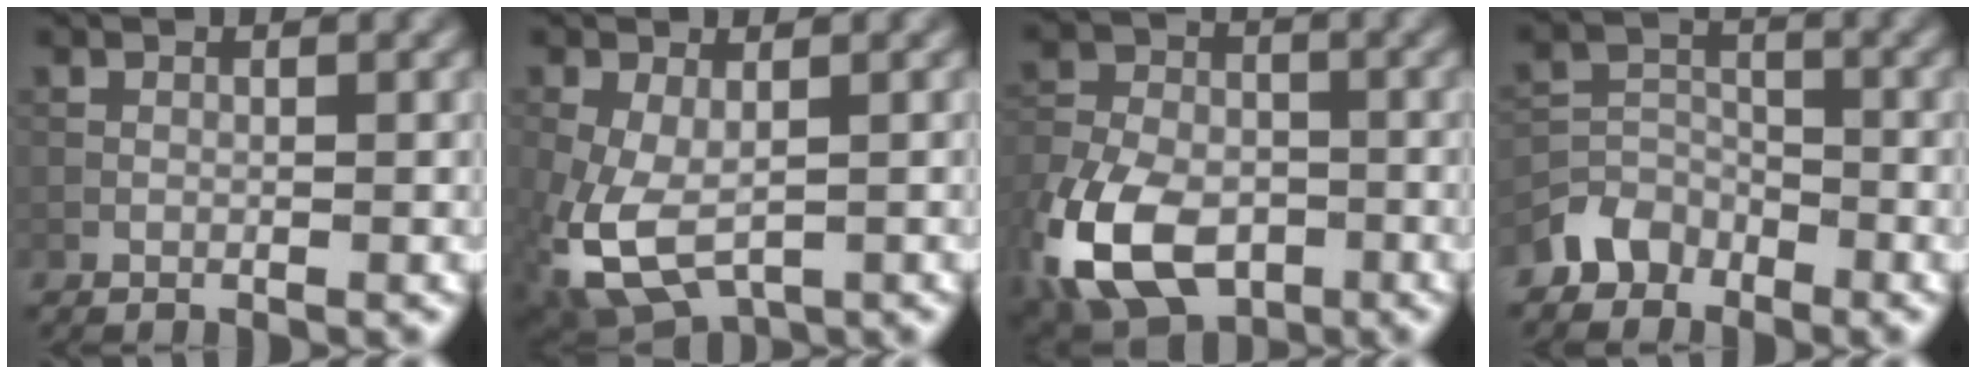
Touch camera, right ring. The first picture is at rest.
{"total": 7.9, "force": [-2.5, 4.3, 6.2], "torque": [-0.159, -0.024, -0.037]}
{"total": 12.3, "force": [-5.6, 7.5, 8.0], "torque": [-0.186, -0.027, -0.116]}
{"total": 3.3, "force": [-2.6, 2.0, 0.3], "torque": [-0.002, 0.003, -0.056]}